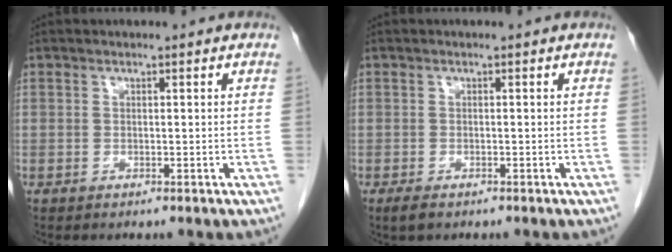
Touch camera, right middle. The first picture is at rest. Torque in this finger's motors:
{"motor_torque": [0.64, -0.23, -0.01, 0.01]}